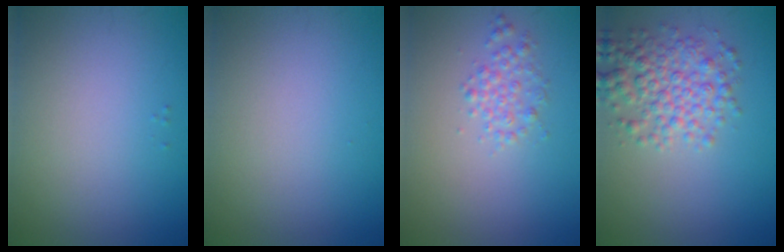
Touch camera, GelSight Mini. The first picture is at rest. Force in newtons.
{"total": 0.0}
{"total": 1.8, "press": 1.8, "slide": 0.0}
{"total": 4.5, "press": 4.5, "slide": 0.1}